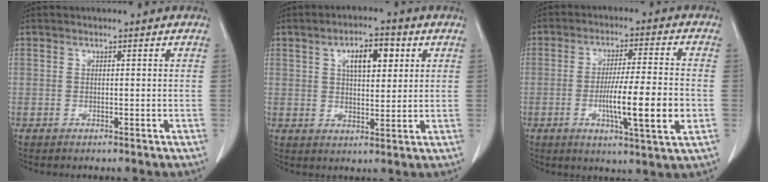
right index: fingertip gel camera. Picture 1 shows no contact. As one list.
[{"total": 6.9, "force": [2.6, 2.8, 5.7], "torque": [-0.094, 0.010, 0.044]}, {"total": 11.8, "force": [-2.8, 0.3, 11.4], "torque": [-0.190, -0.011, -0.050]}]